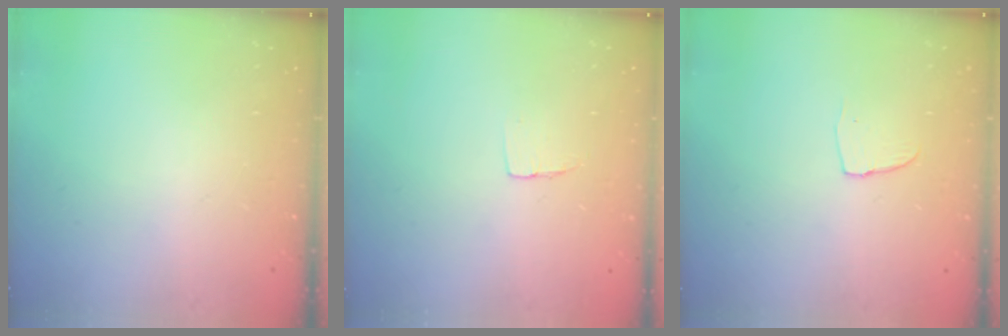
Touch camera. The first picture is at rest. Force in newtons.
{"total": 3.9, "press": 3.9, "slide": 0.3}
{"total": 3.6, "press": 3.6, "slide": 0.3}